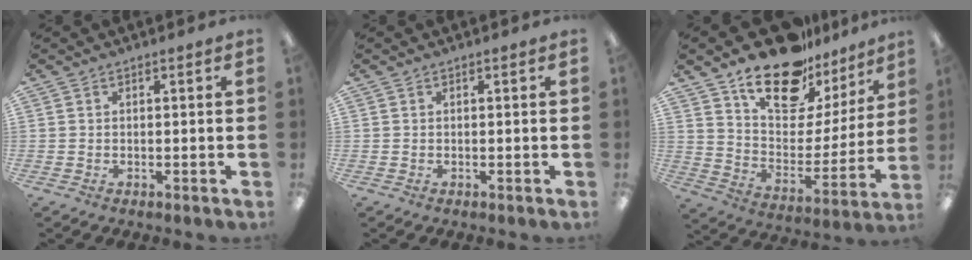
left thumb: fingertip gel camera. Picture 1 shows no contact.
{"total": 0.0}
{"total": 20.2, "force": [15.4, 9.4, 9.1], "torque": [-0.152, -0.104, 0.271]}